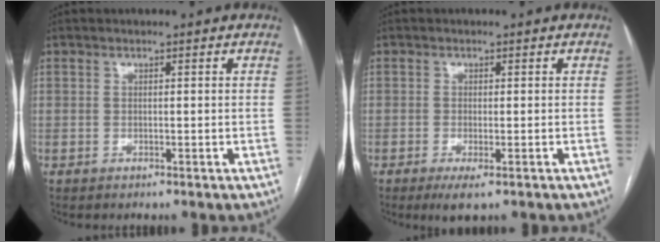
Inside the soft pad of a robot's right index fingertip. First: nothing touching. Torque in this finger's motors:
{"motor_torque": [0.47, 0.00, 0.06, 0.04]}